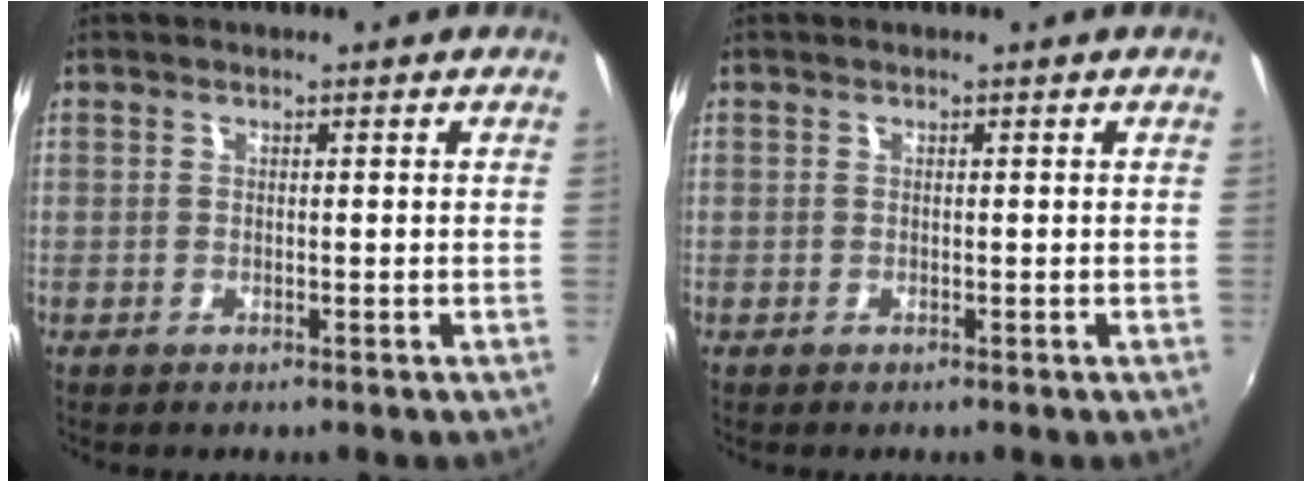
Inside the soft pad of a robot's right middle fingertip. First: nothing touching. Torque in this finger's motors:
{"motor_torque": [0.00, 0.00, 0.00, 0.00]}